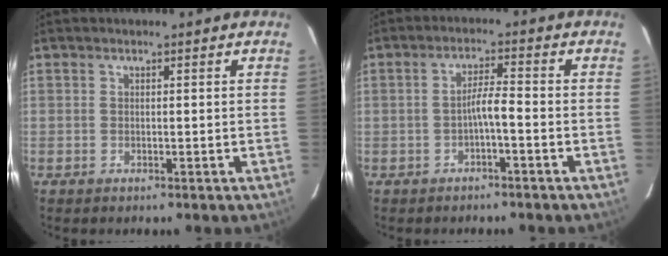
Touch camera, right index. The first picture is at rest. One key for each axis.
{"total": 3.0, "fx": -1.7, "fy": 0.0, "fz": 2.5, "tx": -0.050, "ty": 0.009, "tz": -0.029}